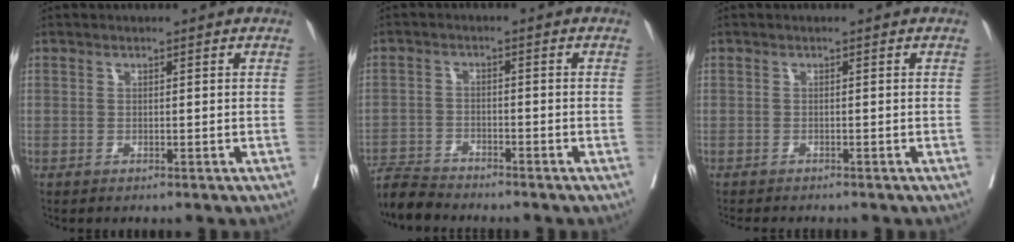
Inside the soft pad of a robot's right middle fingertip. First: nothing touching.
{"total": 4.6, "force": [-4.6, 0.0, 0.2], "torque": [-0.001, -0.018, -0.088]}
{"total": 3.9, "force": [-3.5, 0.6, 1.6], "torque": [-0.025, -0.009, -0.050]}